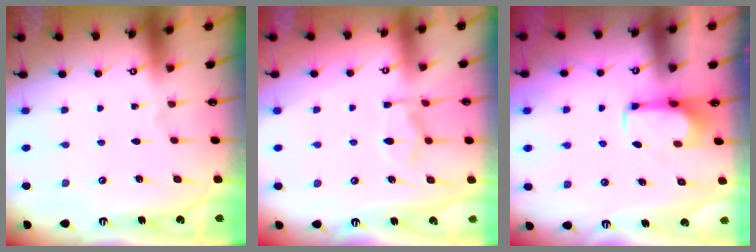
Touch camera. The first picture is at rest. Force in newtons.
{"total": 9.5, "press": 9.4, "slide": 1.2}
{"total": 1.9, "press": 1.8, "slide": 0.4}